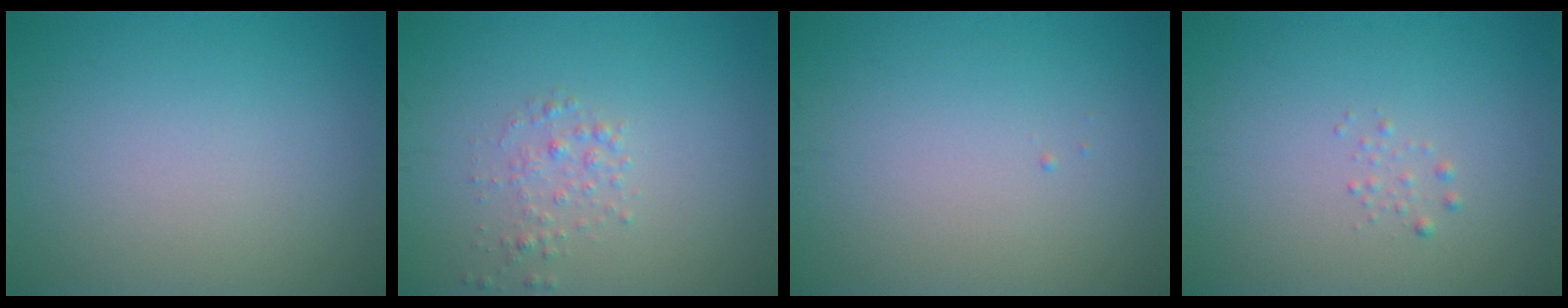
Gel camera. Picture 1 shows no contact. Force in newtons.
{"total": 1.4, "press": 1.4, "slide": 0.0}
{"total": 0.0}
{"total": 0.6, "press": 0.6, "slide": 0.0}